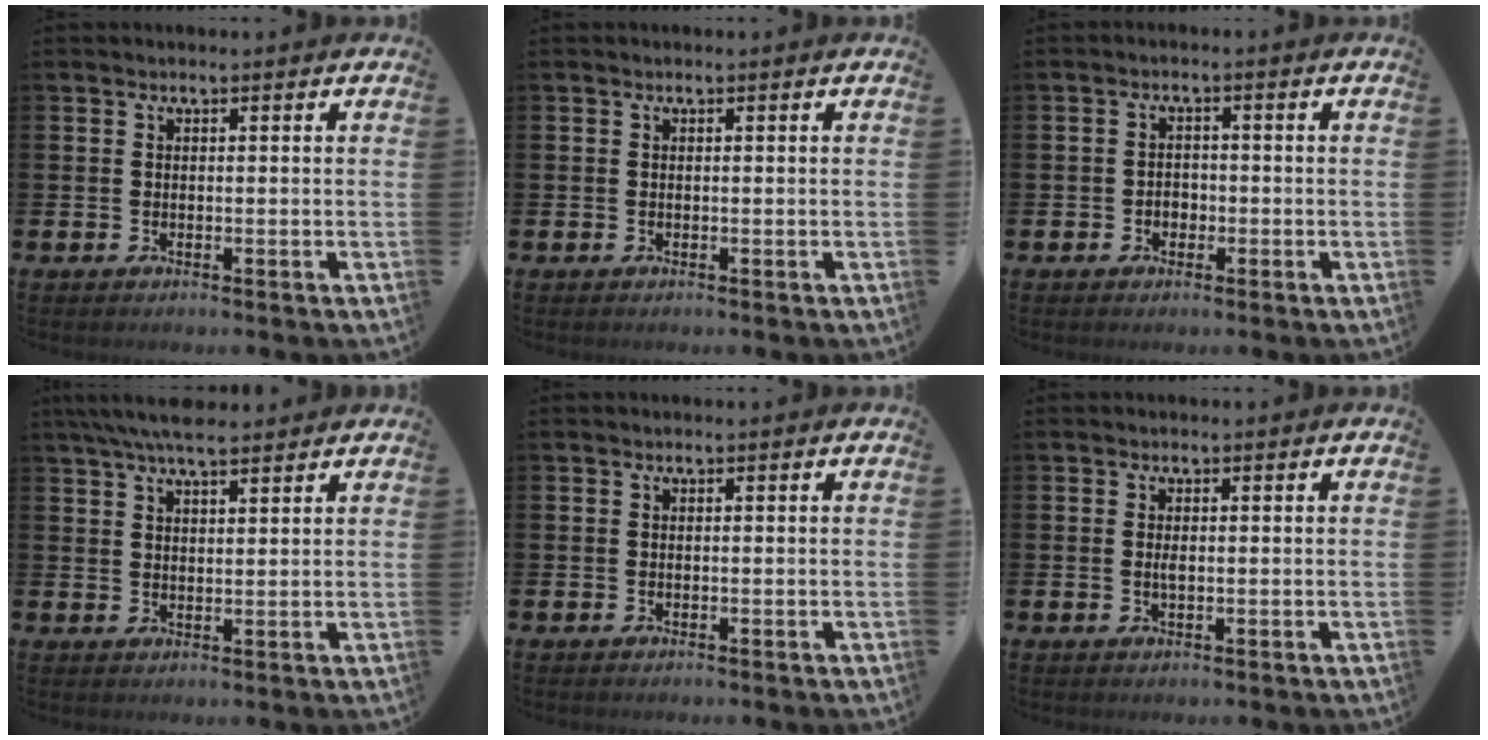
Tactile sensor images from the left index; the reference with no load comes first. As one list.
[{"total": 0.0}, {"total": 1.9, "force": [-0.8, 1.6, 0.8], "torque": [-0.007, 0.001, -0.020]}, {"total": 5.9, "force": [5.2, 1.4, 2.5], "torque": [-0.052, -0.017, 0.092]}, {"total": 0.0}, {"total": 1.1, "force": [0.0, 0.4, 1.1], "torque": [-0.020, 0.002, -0.001]}]